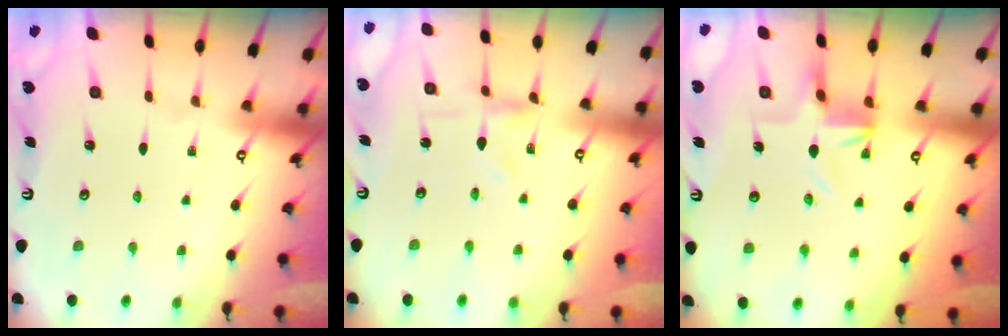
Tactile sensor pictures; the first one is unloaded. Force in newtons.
{"total": 0.9, "press": 0.9, "slide": 0.2}
{"total": 4.2, "press": 4.2, "slide": 0.3}